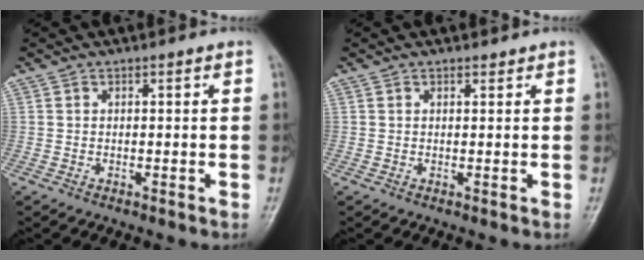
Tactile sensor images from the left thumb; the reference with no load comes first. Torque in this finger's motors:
{"motor_torque": [0.17, 0.43, -0.26, -0.23, 0.01]}